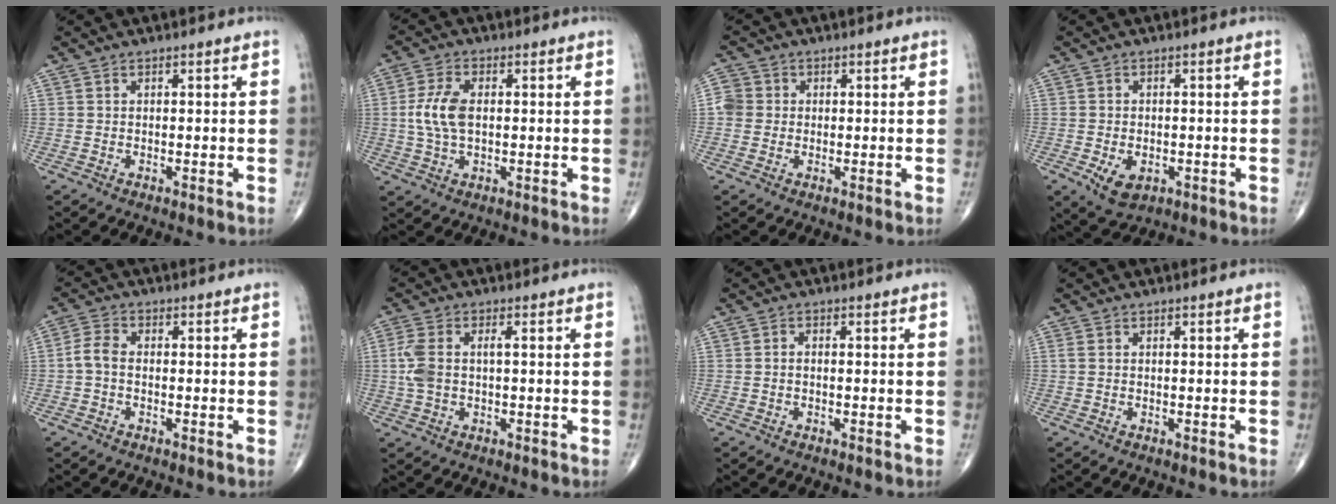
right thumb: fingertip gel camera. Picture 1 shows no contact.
{"total": 7.1, "force": [0.3, 3.9, 5.9], "torque": [-0.131, 0.005, 0.005]}
{"total": 3.6, "force": [0.0, 3.4, 1.0], "torque": [-0.006, 0.008, -0.004]}
{"total": 5.2, "force": [-1.7, 3.3, 3.6], "torque": [-0.055, 0.000, -0.017]}
{"total": 3.4, "force": [-0.7, 2.1, 2.6], "torque": [-0.055, 0.010, -0.022]}
{"total": 5.9, "force": [0.2, 3.0, 5.1], "torque": [-0.140, 0.017, 0.002]}
{"total": 0.8, "force": [-0.3, 0.4, 0.7], "torque": [-0.011, 0.004, -0.006]}
{"total": 0.6, "force": [0.1, 0.3, 0.5], "torque": [-0.020, 0.003, 0.004]}